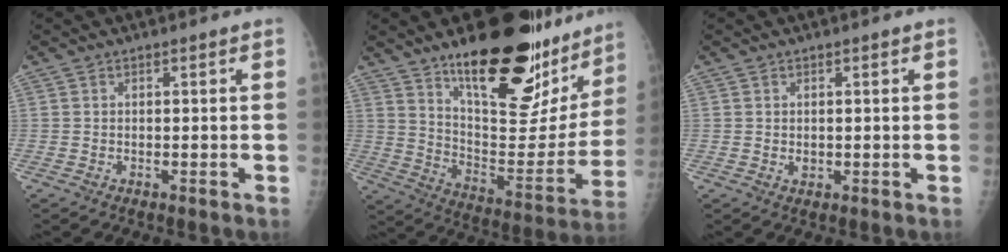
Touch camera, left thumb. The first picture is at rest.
{"total": 29.4, "force": [19.9, 10.7, 18.7], "torque": [-0.229, -0.099, 0.303]}
{"total": 1.1, "force": [0.1, 0.9, 0.6], "torque": [-0.005, -0.001, 0.005]}